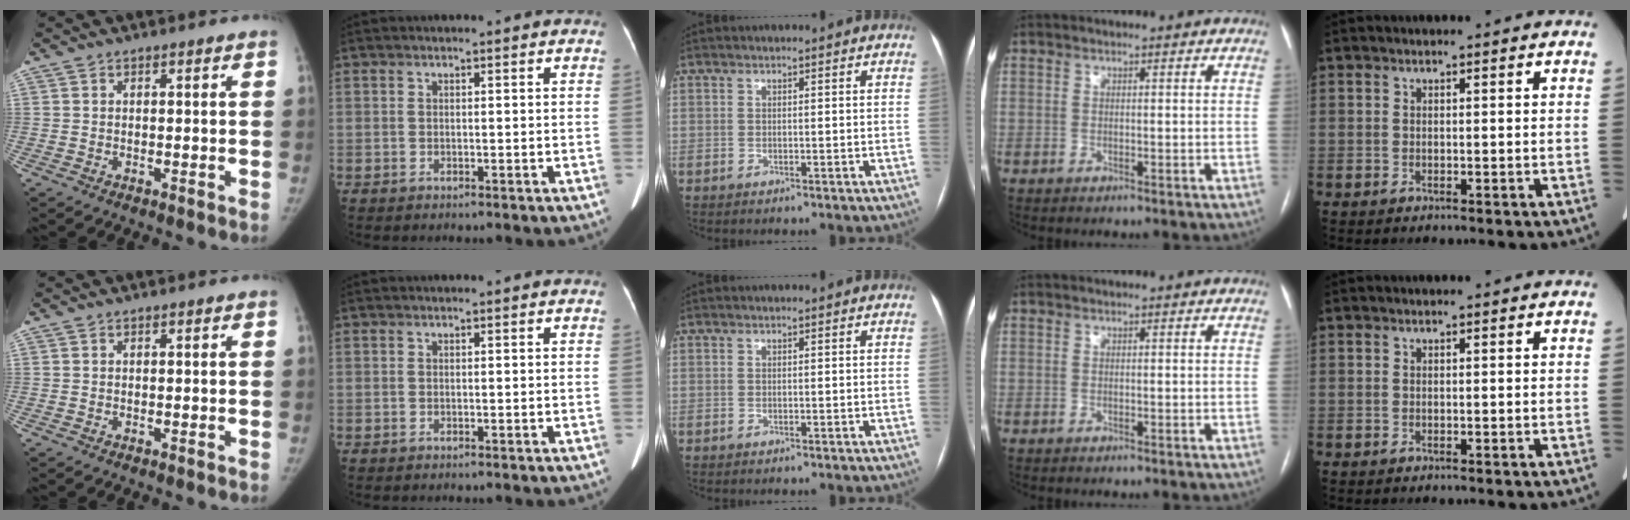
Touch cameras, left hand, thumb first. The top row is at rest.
{}